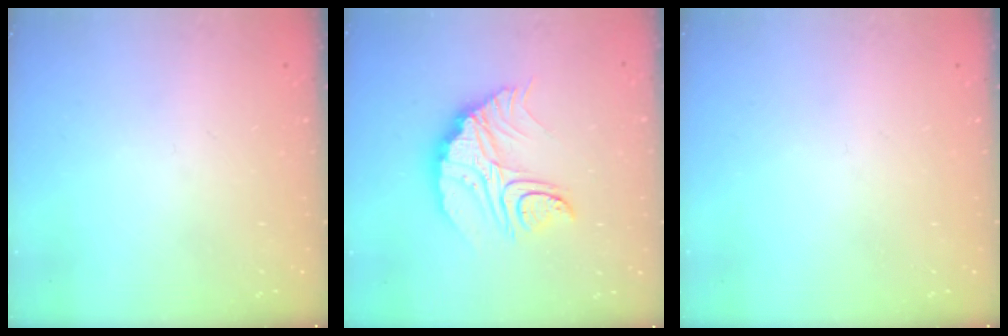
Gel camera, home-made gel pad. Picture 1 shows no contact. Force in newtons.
{"total": 12.9, "press": 12.9, "slide": 0.9}
{"total": 0.0}